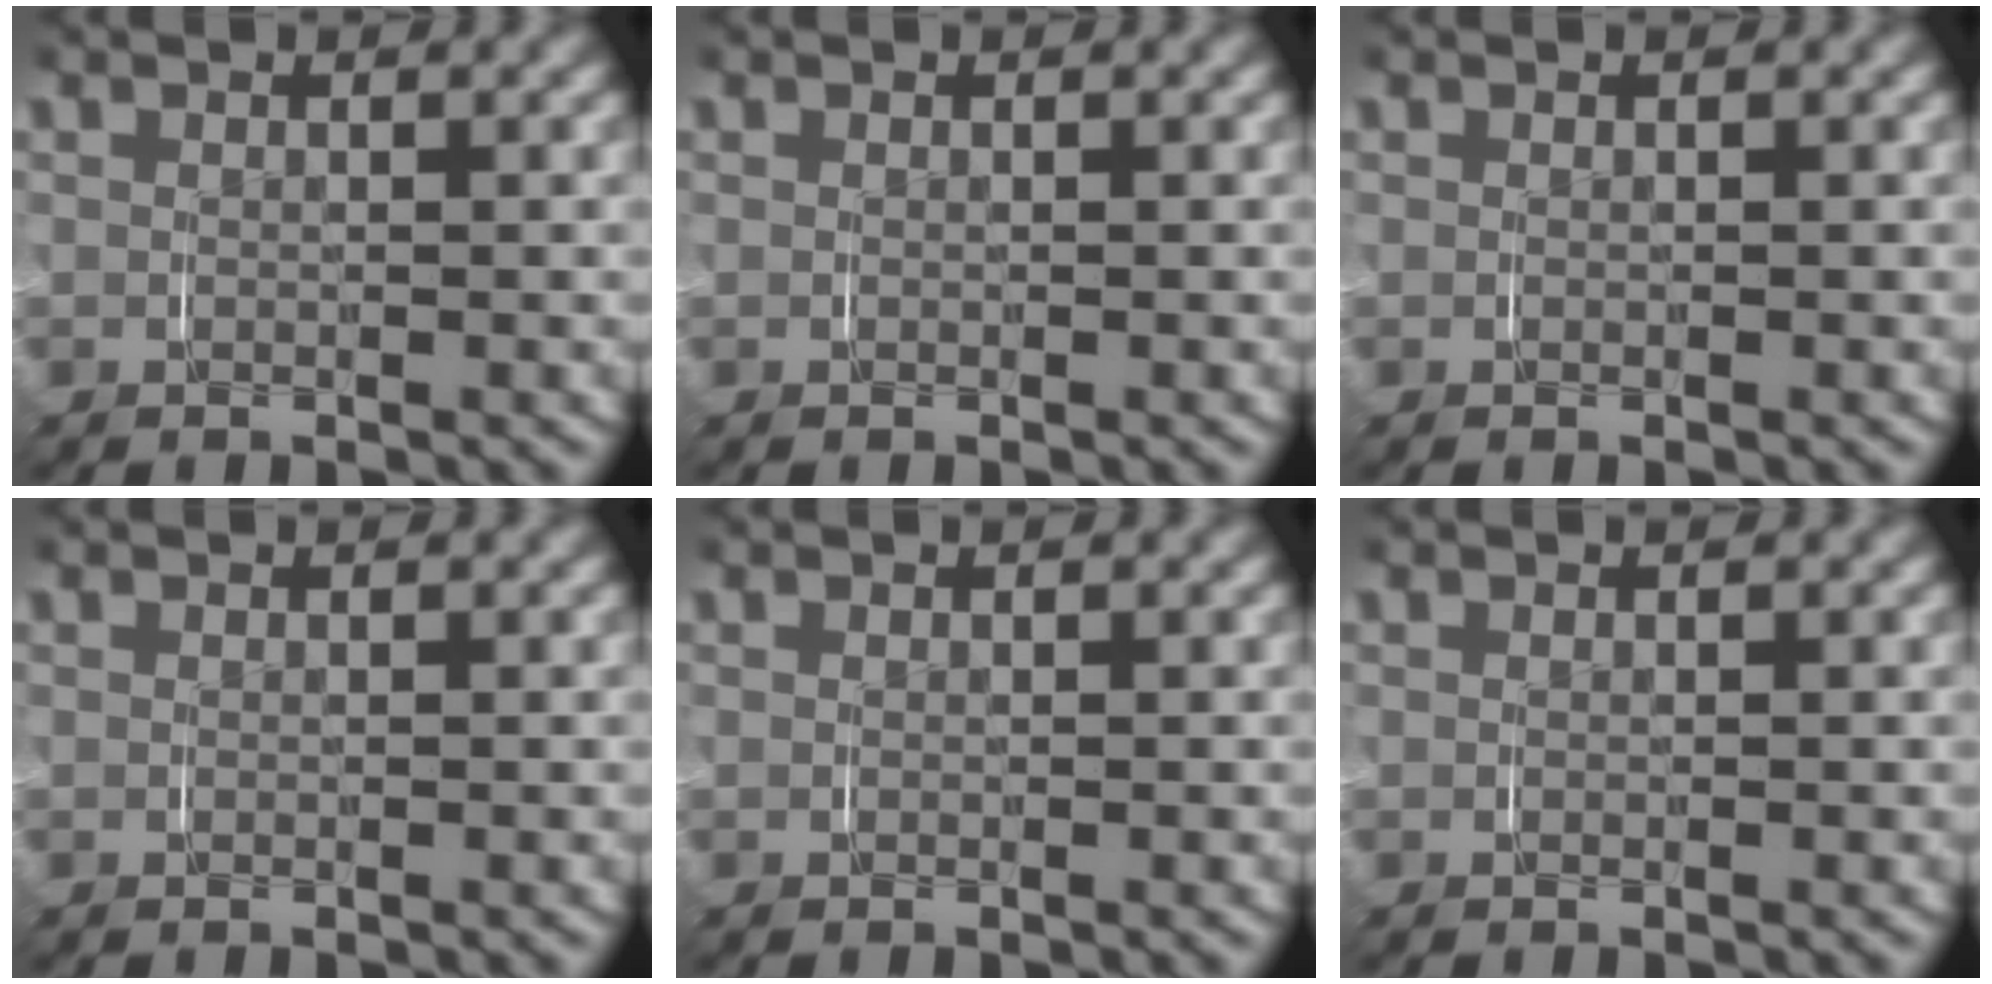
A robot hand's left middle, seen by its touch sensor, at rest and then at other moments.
{"total": 0.0}
{"total": 0.0}
{"total": 0.0}
{"total": 0.0}
{"total": 0.0}